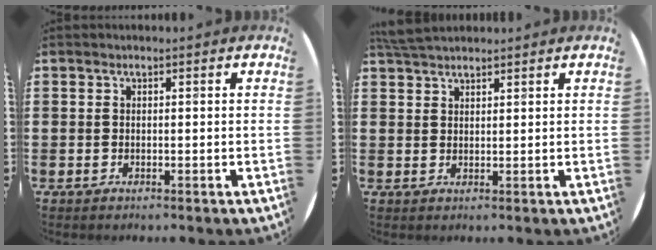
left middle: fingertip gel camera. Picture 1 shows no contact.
{"total": 3.2, "force": [2.9, 0.7, 1.0], "torque": [-0.025, 0.001, 0.056]}